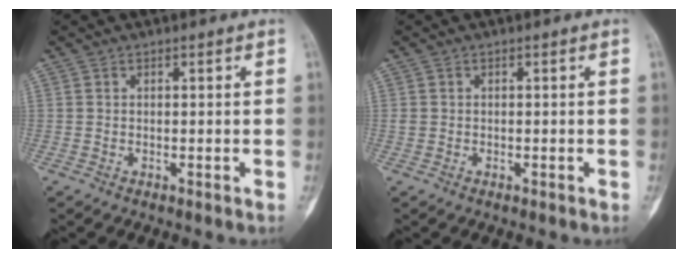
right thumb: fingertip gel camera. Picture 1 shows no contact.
{"total": 0.7, "force": [-0.1, 0.6, 0.3], "torque": [-0.005, 0.002, -0.004]}